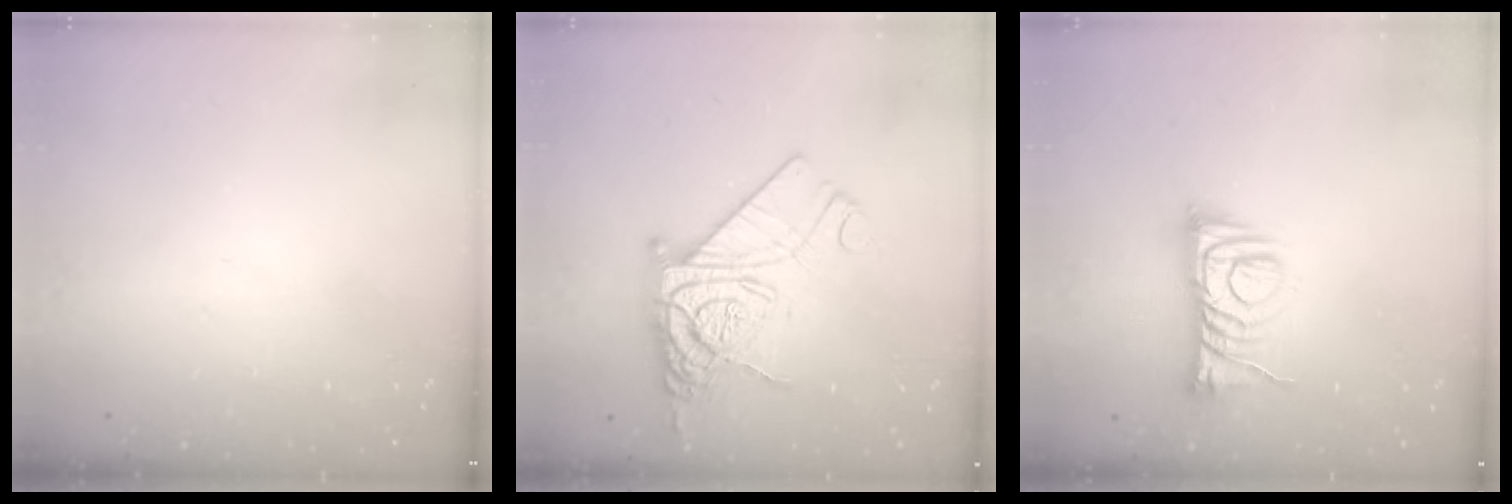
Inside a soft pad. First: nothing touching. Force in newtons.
{"total": 16.9, "press": 16.8, "slide": 1.7}
{"total": 9.6, "press": 9.6, "slide": 0.5}